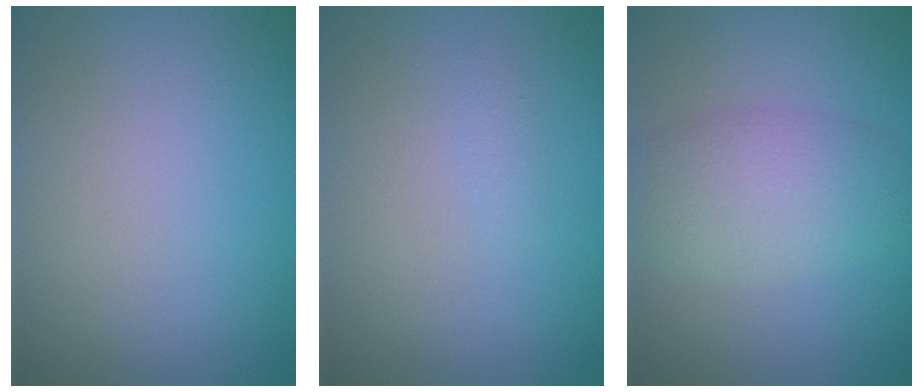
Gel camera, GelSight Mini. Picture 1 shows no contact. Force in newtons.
{"total": 0.6, "press": 0.6, "slide": 0.0}
{"total": 4.5, "press": 4.5, "slide": 0.3}